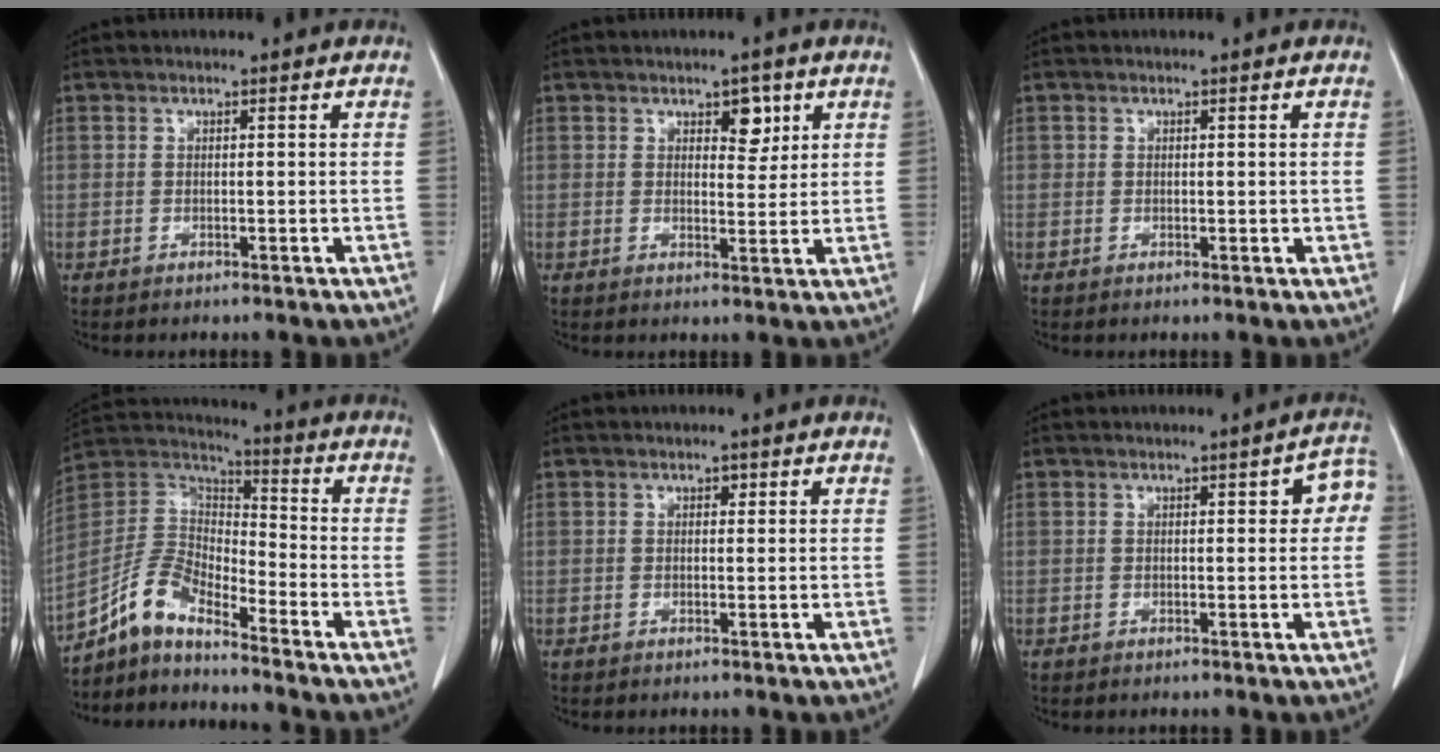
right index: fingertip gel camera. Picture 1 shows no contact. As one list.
[{"total": 3.5, "force": [1.8, 1.8, 2.4], "torque": [-0.028, -0.002, 0.027]}, {"total": 1.2, "force": [0.2, 1.0, 0.6], "torque": [-0.004, 0.000, 0.005]}, {"total": 9.3, "force": [-7.8, 2.4, 4.6], "torque": [-0.111, 0.024, -0.154]}, {"total": 0.7, "force": [0.3, 0.5, 0.4], "torque": [-0.004, 0.001, 0.003]}, {"total": 3.8, "force": [0.8, 1.3, 3.5], "torque": [-0.032, 0.013, 0.002]}]